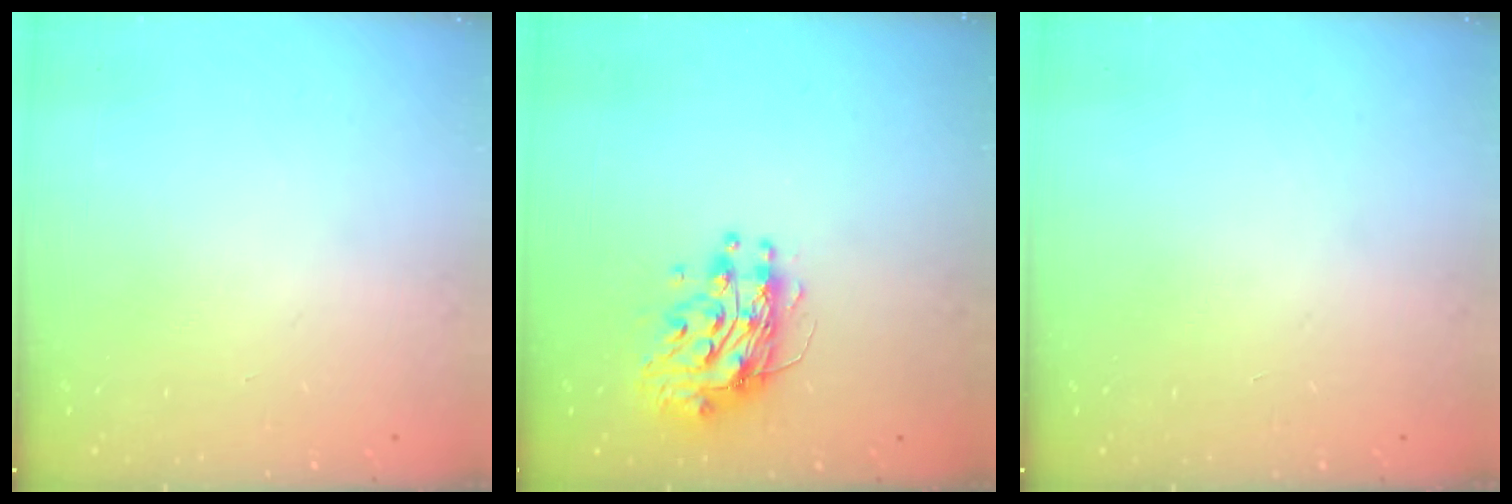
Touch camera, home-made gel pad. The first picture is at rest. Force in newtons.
{"total": 10.2, "press": 10.2, "slide": 0.8}
{"total": 0.0}